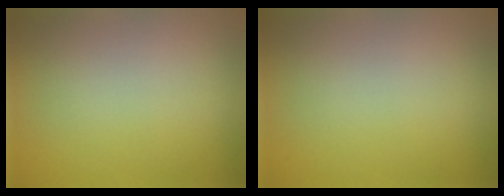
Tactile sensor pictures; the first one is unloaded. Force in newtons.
{"total": 0.0}